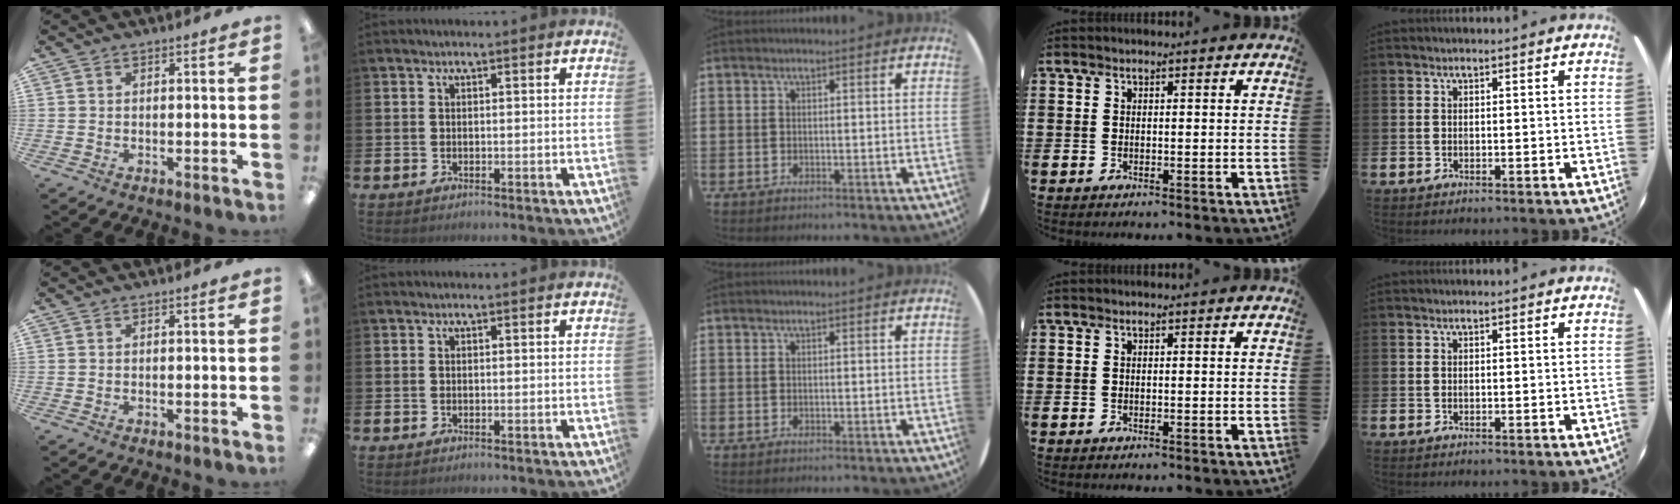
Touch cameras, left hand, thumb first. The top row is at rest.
{}